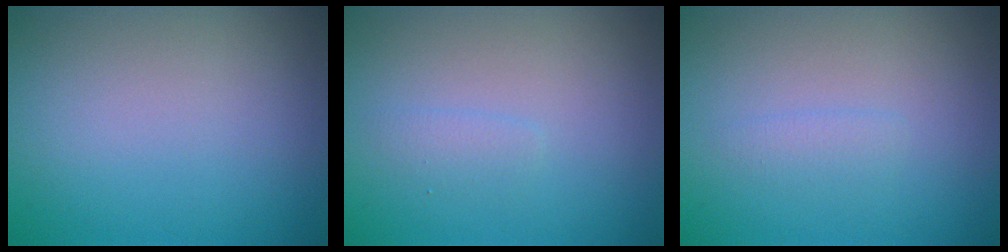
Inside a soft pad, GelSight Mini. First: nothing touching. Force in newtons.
{"total": 0.9, "press": 0.9, "slide": 0.0}
{"total": 1.0, "press": 1.0, "slide": 0.1}